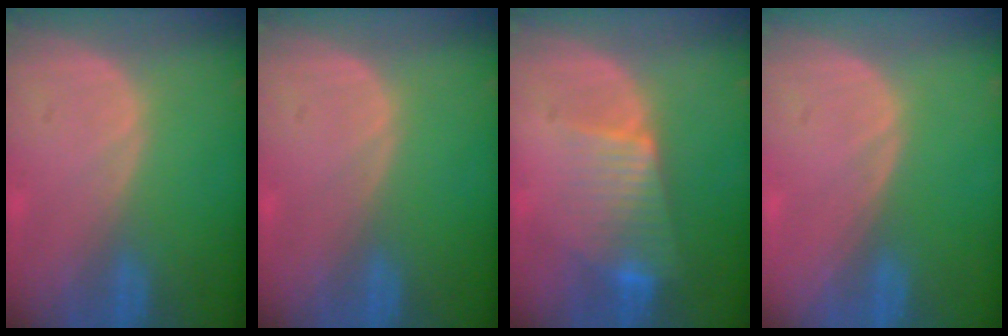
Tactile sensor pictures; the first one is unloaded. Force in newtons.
{"total": 0.0}
{"total": 7.0, "press": 6.3, "slide": 3.1}
{"total": 0.0}